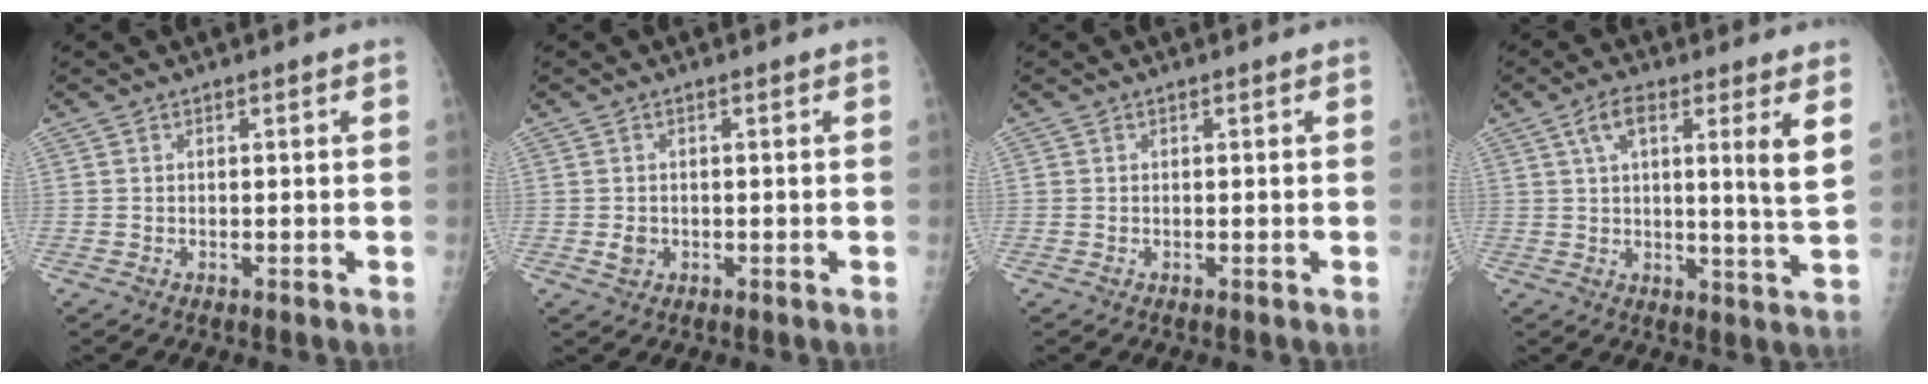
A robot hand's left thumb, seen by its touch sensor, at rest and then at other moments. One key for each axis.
{"total": 1.9, "fx": -0.3, "fy": 1.6, "fz": 1.0, "tx": -0.012, "ty": 0.000, "tz": -0.001}
{"total": 0.0}
{"total": 10.3, "fx": 4.2, "fy": 1.4, "fz": 9.4, "tx": -0.154, "ty": -0.024, "tz": 0.057}